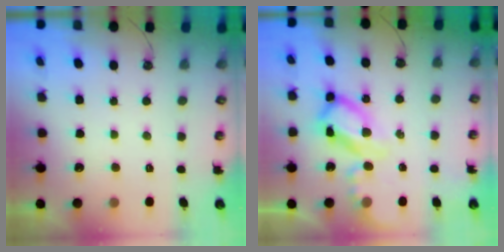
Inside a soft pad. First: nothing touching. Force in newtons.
{"total": 15.2, "press": 15.2, "slide": 1.5}